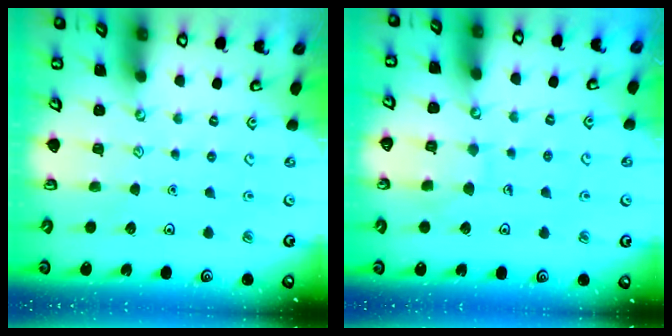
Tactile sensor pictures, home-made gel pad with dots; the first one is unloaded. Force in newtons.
{"total": 6.5, "press": 6.5, "slide": 0.6}